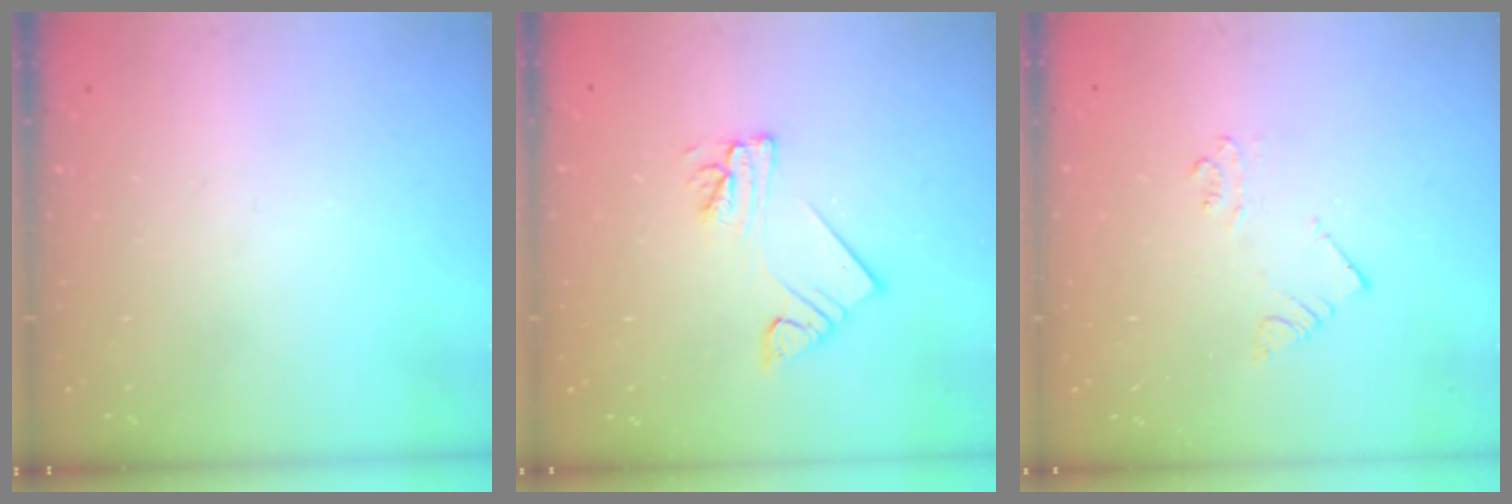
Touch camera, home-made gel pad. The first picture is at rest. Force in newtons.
{"total": 5.4, "press": 5.4, "slide": 0.6}
{"total": 2.5, "press": 2.5, "slide": 0.2}